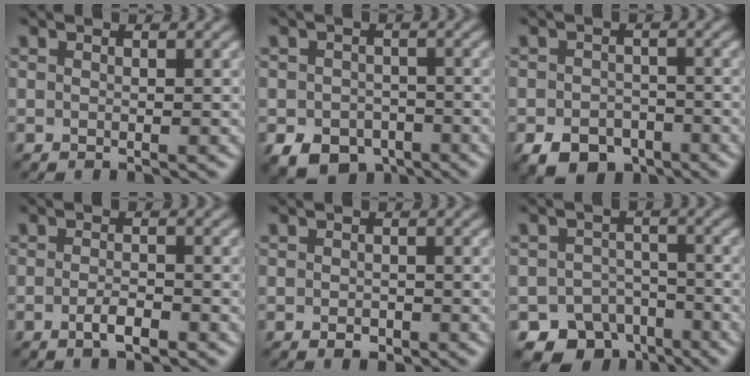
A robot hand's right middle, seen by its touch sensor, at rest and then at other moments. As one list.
[{"total": 5.1, "force": [-3.0, 3.5, 2.3], "torque": [-0.043, -0.014, -0.047]}, {"total": 4.6, "force": [-3.0, 3.0, 1.8], "torque": [-0.029, -0.005, -0.054]}, {"total": 2.0, "force": [-1.2, 0.5, 1.5], "torque": [-0.029, 0.001, -0.023]}, {"total": 1.1, "force": [-0.7, 0.7, 0.5], "torque": [-0.009, 0.000, -0.011]}, {"total": 6.1, "force": [-4.6, 3.9, 1.1], "torque": [-0.004, -0.012, -0.070]}]